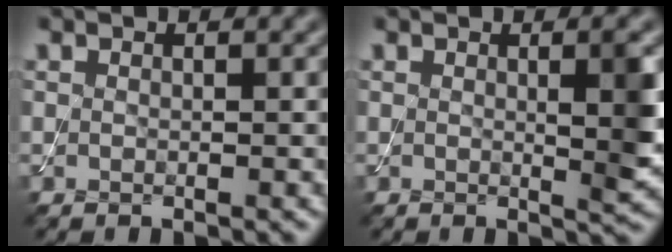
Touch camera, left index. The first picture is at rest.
{"total": 3.1, "force": [0.4, 0.5, 3.0], "torque": [-0.037, -0.007, 0.004]}